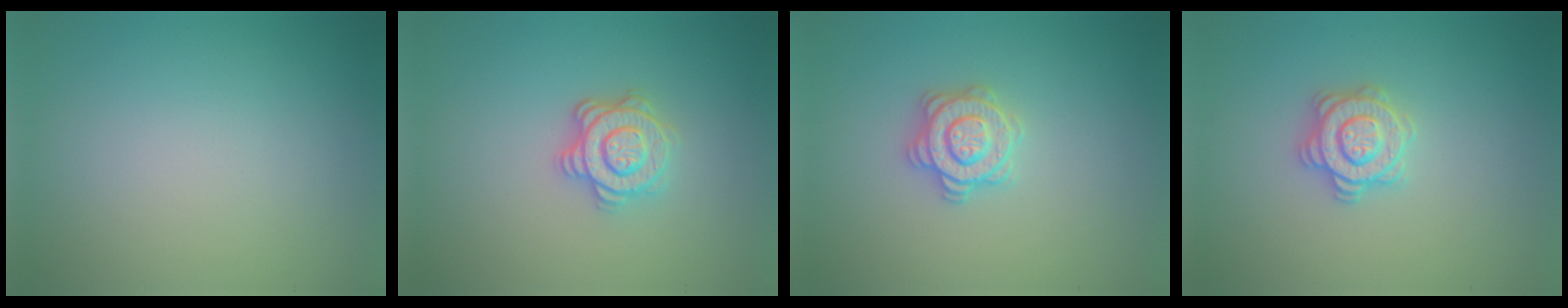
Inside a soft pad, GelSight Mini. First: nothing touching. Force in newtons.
{"total": 3.6, "press": 3.1, "slide": 1.9}
{"total": 2.8, "press": 2.8, "slide": 0.2}
{"total": 2.8, "press": 2.8, "slide": 0.2}